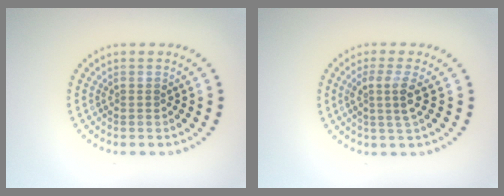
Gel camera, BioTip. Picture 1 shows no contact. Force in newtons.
{"total": 2.4, "press": 1.9, "slide": 1.6}